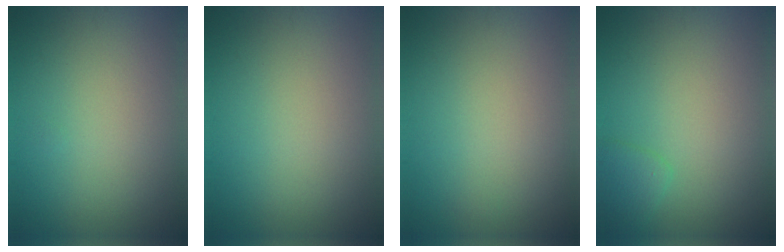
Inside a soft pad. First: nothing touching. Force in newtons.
{"total": 0.0}
{"total": 0.0}
{"total": 1.5, "press": 1.4, "slide": 0.1}